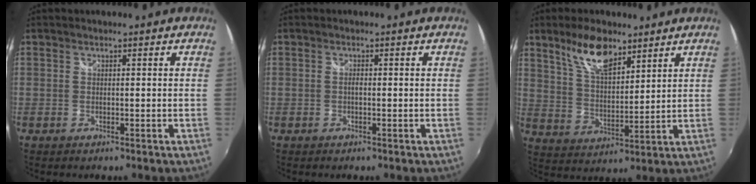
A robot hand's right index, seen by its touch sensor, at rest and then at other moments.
{"total": 0.7, "force": [-0.2, 0.3, 0.6], "torque": [-0.013, 0.002, -0.005]}
{"total": 10.2, "force": [6.9, 4.0, 6.4], "torque": [-0.116, 0.009, 0.134]}